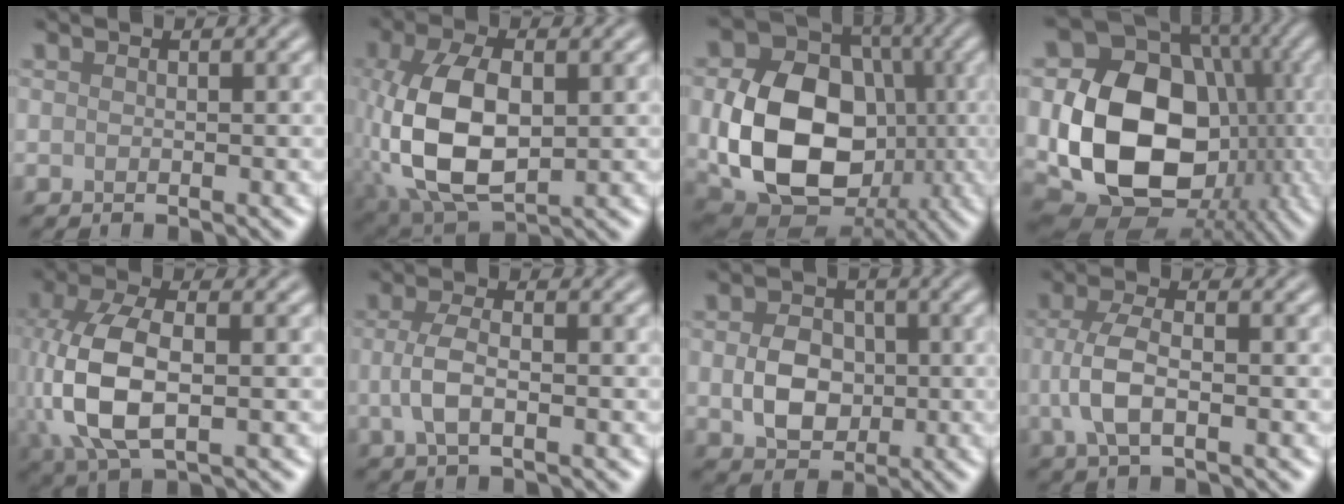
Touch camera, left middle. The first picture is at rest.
{"total": 10.6, "force": [-0.5, 6.2, 8.6], "torque": [-0.205, -0.008, 0.001]}
{"total": 12.7, "force": [-2.0, 9.4, 8.2], "torque": [-0.147, -0.010, -0.036]}
{"total": 16.3, "force": [-1.8, 12.8, 9.9], "torque": [-0.170, -0.026, -0.018]}
{"total": 9.0, "force": [-0.2, 4.9, 7.5], "torque": [-0.178, 0.003, -0.005]}
{"total": 3.0, "force": [-0.7, 1.2, 2.6], "torque": [-0.057, 0.004, -0.017]}
{"total": 4.4, "force": [-0.2, 3.4, 2.8], "torque": [-0.053, 0.001, -0.003]}
{"total": 4.0, "force": [-0.8, 1.8, 3.5], "torque": [-0.081, 0.005, -0.018]}